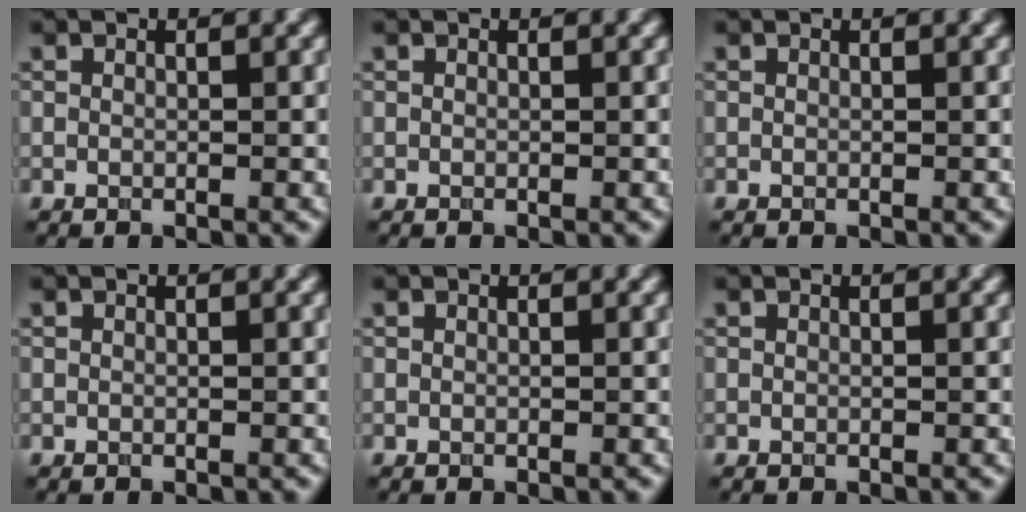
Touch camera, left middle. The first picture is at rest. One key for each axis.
{"total": 0.0}
{"total": 0.0}
{"total": 0.0}
{"total": 0.0}
{"total": 0.0}